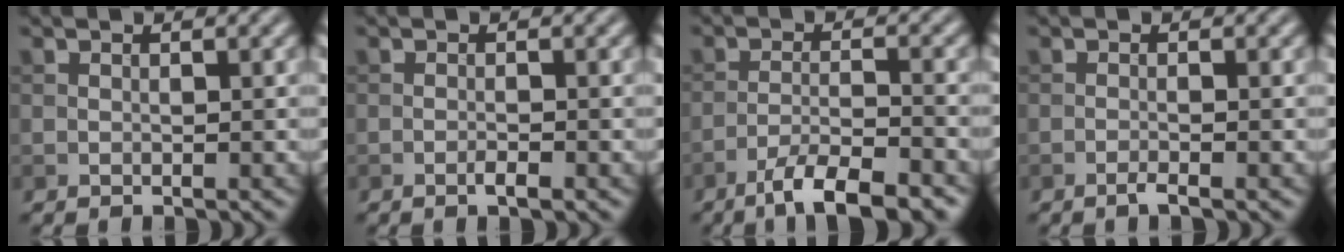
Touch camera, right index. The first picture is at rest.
{"total": 1.0, "force": [-0.6, 0.2, 0.8], "torque": [-0.014, 0.000, -0.011]}
{"total": 6.3, "force": [-4.6, 1.2, 4.2], "torque": [-0.069, 0.000, -0.078]}
{"total": 1.1, "force": [-0.7, 0.1, 0.9], "torque": [-0.012, 0.002, -0.017]}